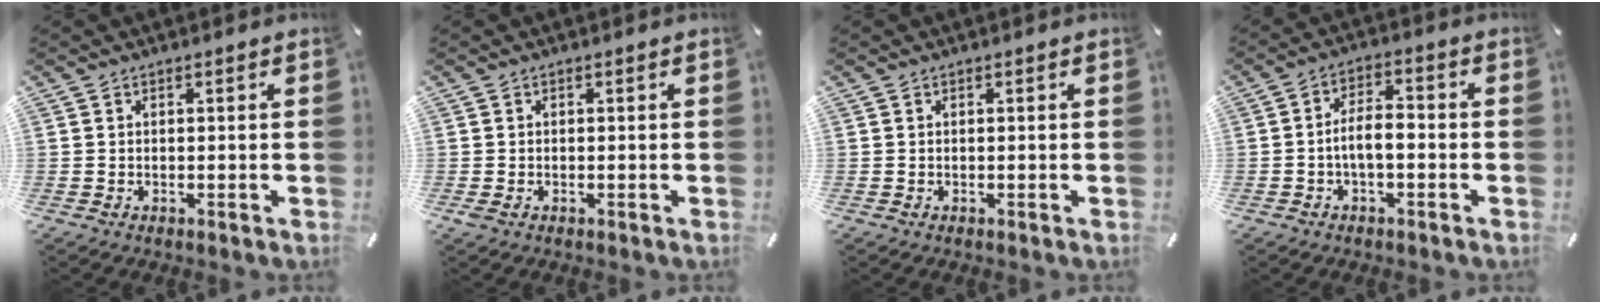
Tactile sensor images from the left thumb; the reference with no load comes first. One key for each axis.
{"total": 0.7, "fx": -0.2, "fy": 0.4, "fz": 0.5, "tx": -0.009, "ty": 0.000, "tz": -0.004}
{"total": 0.0}
{"total": 5.9, "fx": -1.8, "fy": 2.8, "fz": 4.8, "tx": -0.087, "ty": 0.016, "tz": -0.034}